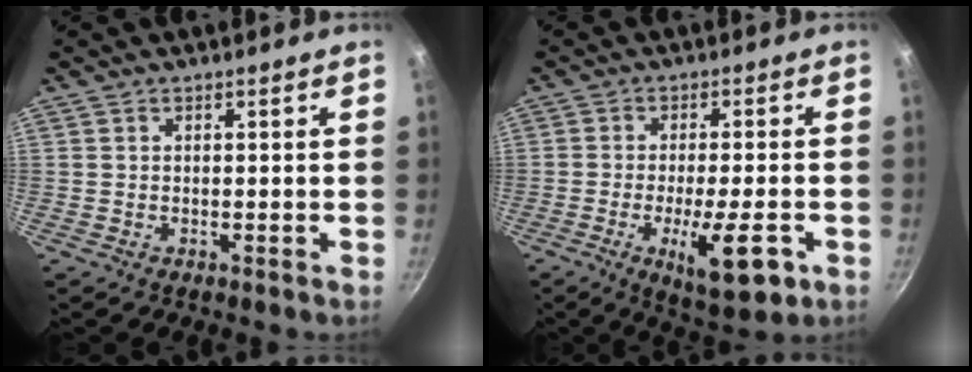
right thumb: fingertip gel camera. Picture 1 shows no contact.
{"total": 11.8, "force": [-4.3, 3.3, 10.5], "torque": [-0.154, 0.003, -0.061]}